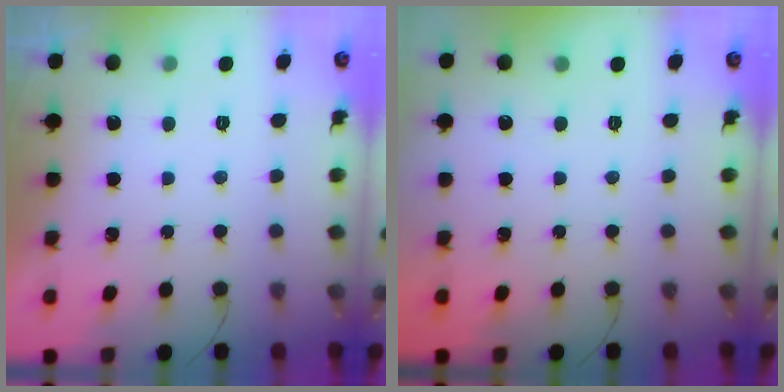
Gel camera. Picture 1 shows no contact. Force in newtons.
{"total": 0.0}